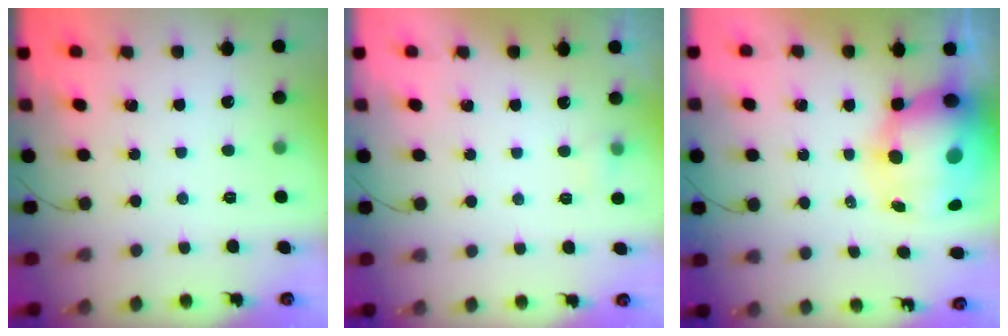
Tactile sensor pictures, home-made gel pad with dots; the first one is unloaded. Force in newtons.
{"total": 6.8, "press": 2.5, "slide": 6.3}
{"total": 18.2, "press": 17.7, "slide": 4.5}